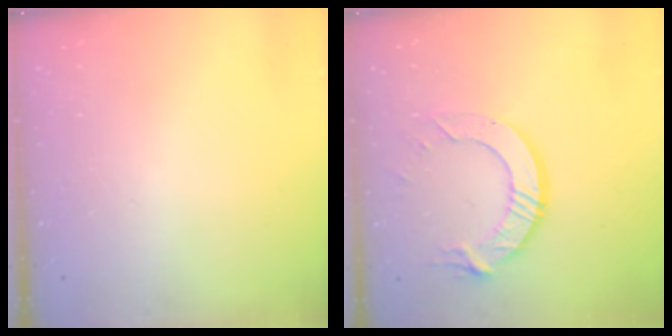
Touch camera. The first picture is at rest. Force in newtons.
{"total": 11.1, "press": 11.0, "slide": 1.1}